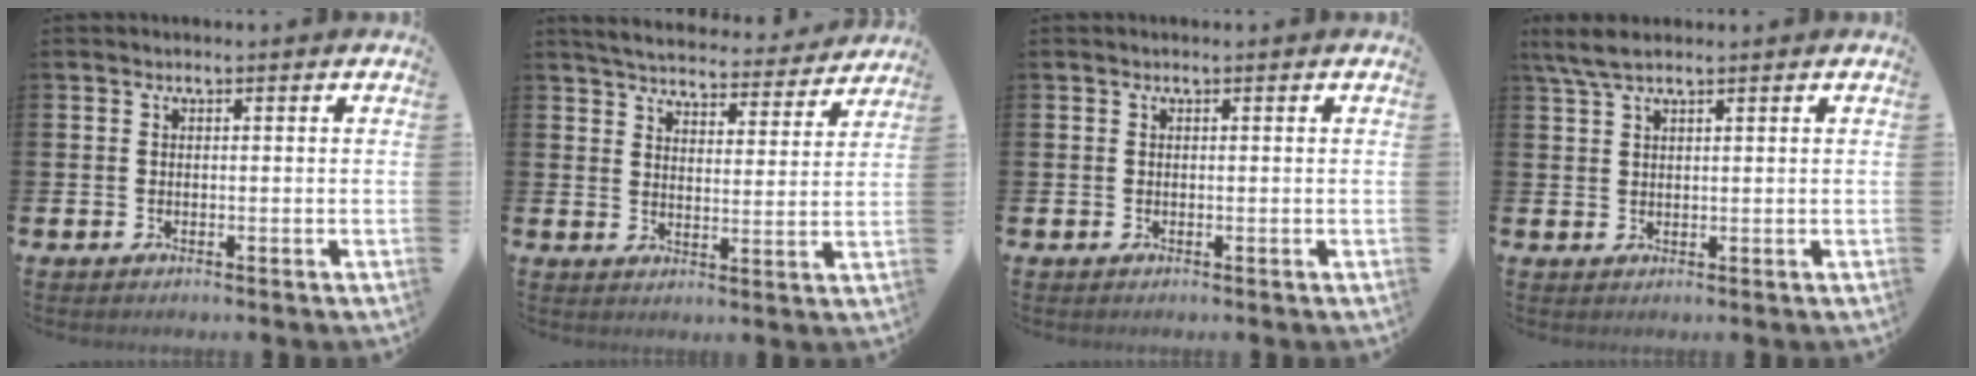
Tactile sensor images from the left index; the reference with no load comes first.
{"total": 4.9, "force": [4.8, 0.8, 0.7], "torque": [-0.035, -0.037, 0.080]}
{"total": 0.0}
{"total": 3.8, "force": [2.8, 0.9, 2.4], "torque": [-0.059, 0.004, 0.052]}